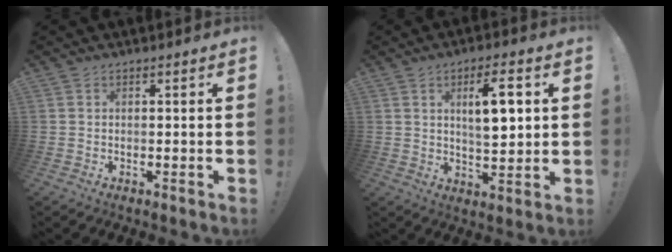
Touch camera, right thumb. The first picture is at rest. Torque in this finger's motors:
{"motor_torque": [-0.20, 0.63, 0.32, 0.31, 0.07]}